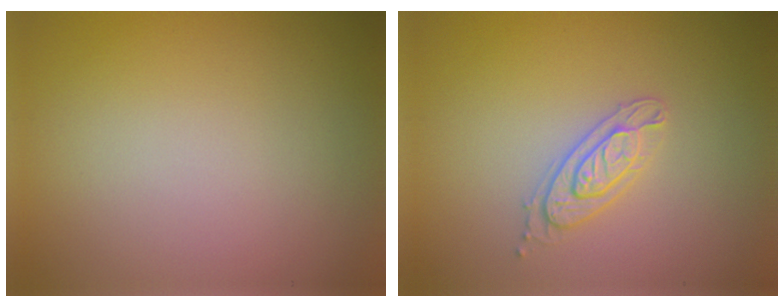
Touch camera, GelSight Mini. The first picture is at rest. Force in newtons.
{"total": 2.3, "press": 2.2, "slide": 0.5}